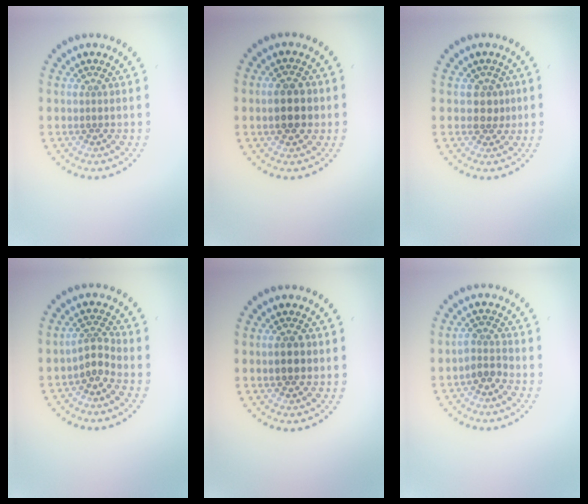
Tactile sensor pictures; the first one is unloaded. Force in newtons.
{"total": 3.9, "press": 3.9, "slide": 0.2}
{"total": 1.7, "press": 1.5, "slide": 0.8}
{"total": 2.2, "press": 1.5, "slide": 1.5}
{"total": 2.0, "press": 2.0, "slide": 0.1}
{"total": 1.9, "press": 1.6, "slide": 1.0}